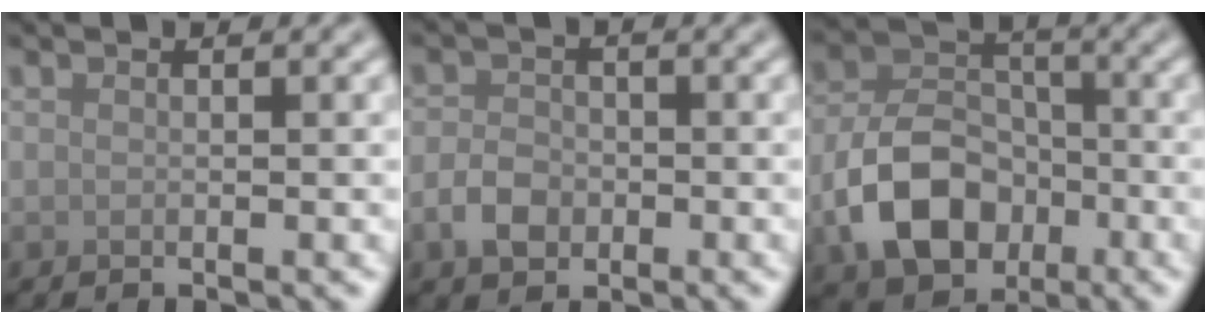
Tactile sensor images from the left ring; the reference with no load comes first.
{"total": 2.8, "force": [-1.1, 2.1, 1.5], "torque": [-0.025, 0.002, -0.025]}
{"total": 7.7, "force": [-2.8, 5.5, 4.6], "torque": [-0.087, -0.002, -0.055]}